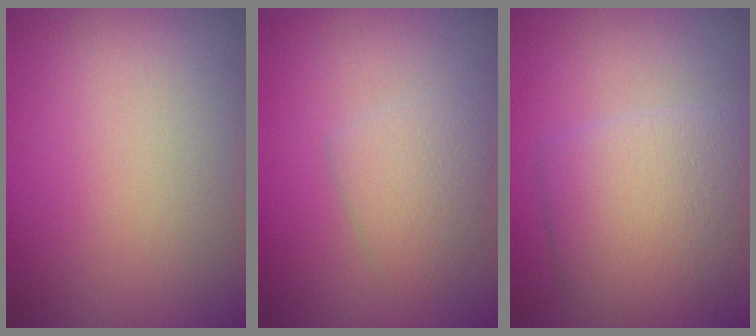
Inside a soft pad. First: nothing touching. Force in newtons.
{"total": 2.6, "press": 2.6, "slide": 0.1}
{"total": 6.4, "press": 6.4, "slide": 0.2}